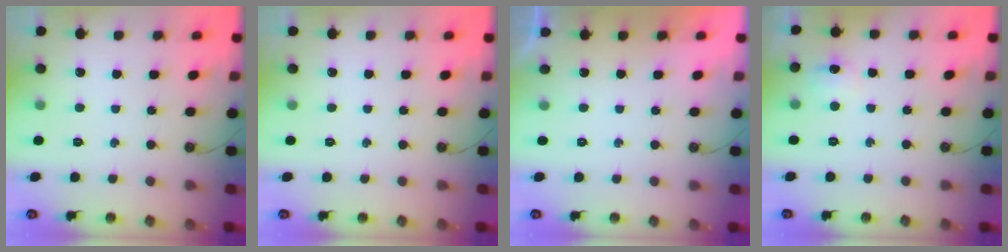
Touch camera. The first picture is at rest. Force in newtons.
{"total": 0.0}
{"total": 0.0}
{"total": 6.8, "press": 6.8, "slide": 0.8}